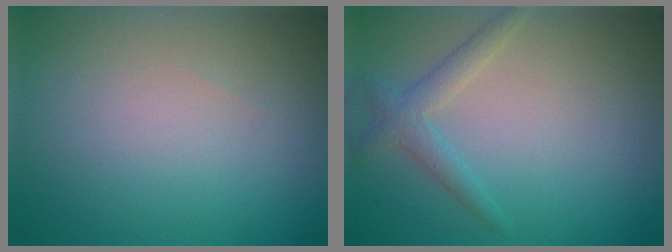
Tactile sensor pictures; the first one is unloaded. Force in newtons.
{"total": 2.0, "press": 2.0, "slide": 0.1}